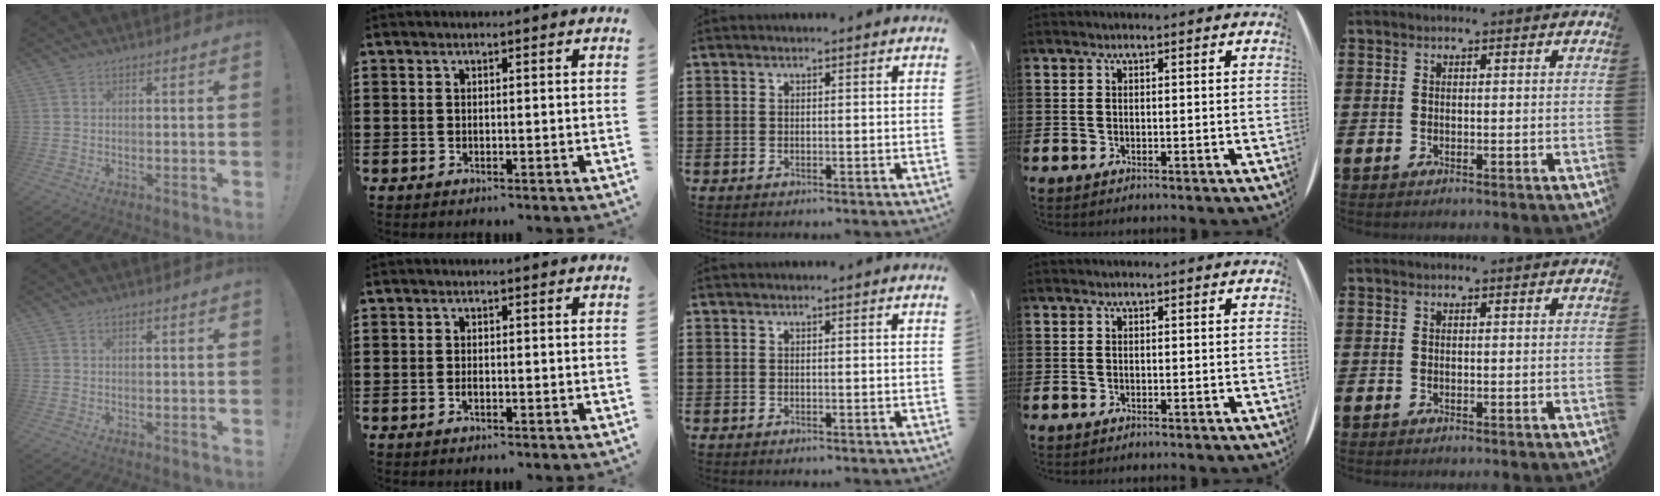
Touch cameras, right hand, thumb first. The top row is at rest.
{"thumb": {"total": 0.8, "force": [0.6, 0.4, 0.5], "torque": [-0.007, 0.000, 0.009]}, "index": {"total": 0.7, "force": [-0.3, 0.3, 0.6], "torque": [-0.012, -0.005, -0.004]}}